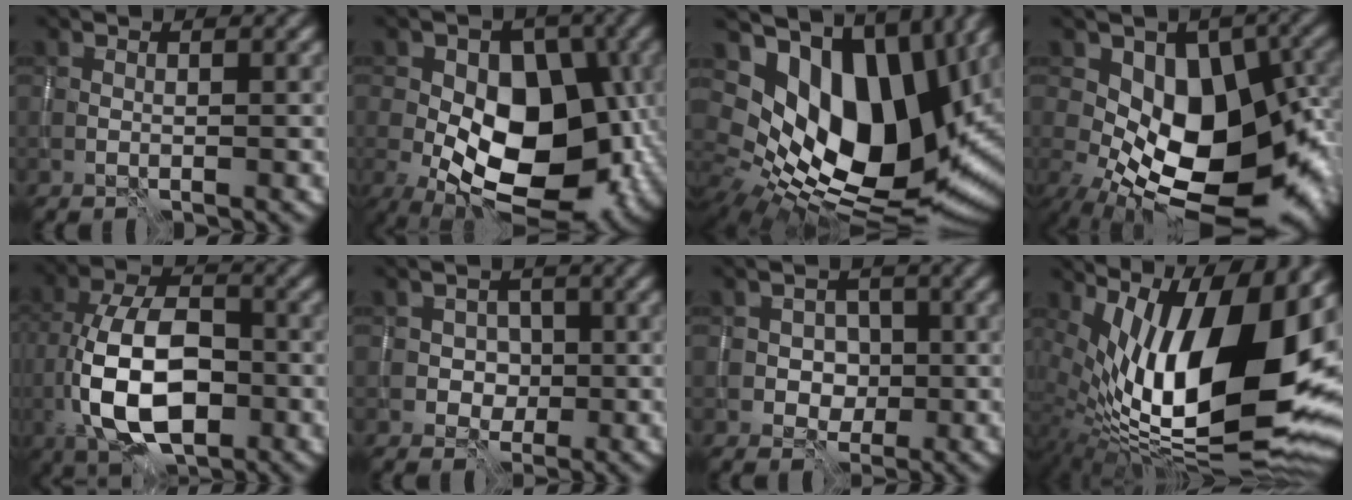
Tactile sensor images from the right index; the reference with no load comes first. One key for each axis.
{"total": 14.0, "fx": -2.8, "fy": 8.5, "fz": 10.7, "tx": -0.143, "ty": 0.003, "tz": -0.055}
{"total": 16.7, "fx": 3.9, "fy": 10.0, "fz": 12.8, "tx": -0.231, "ty": -0.001, "tz": 0.070}
{"total": 13.4, "fx": -2.1, "fy": 7.4, "fz": 11.0, "tx": -0.156, "ty": -0.015, "tz": -0.036}
{"total": 10.6, "fx": -2.8, "fy": 5.7, "fz": 8.5, "tx": -0.163, "ty": -0.002, "tz": -0.057}
{"total": 2.1, "fx": -0.3, "fy": 1.9, "fz": 0.6, "tx": -0.003, "ty": -0.002, "tz": -0.012}
{"total": 2.4, "fx": -0.3, "fy": 2.2, "fz": 0.9, "tx": -0.007, "ty": -0.003, "tz": -0.013}
{"total": 18.1, "fx": 2.9, "fy": 7.8, "fz": 16.1, "tx": -0.250, "ty": 0.011, "tz": 0.047}